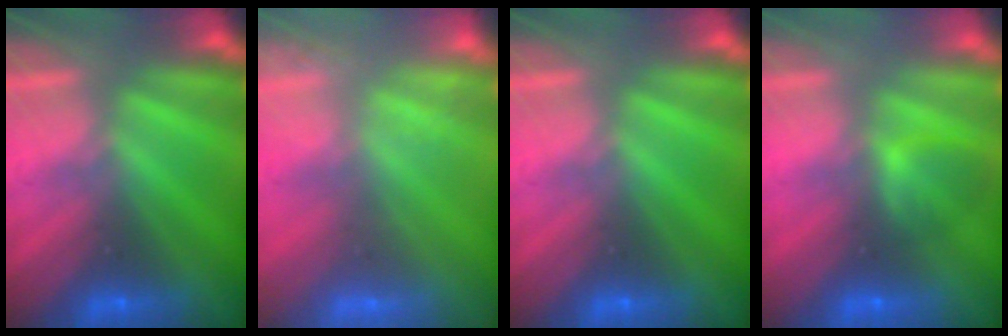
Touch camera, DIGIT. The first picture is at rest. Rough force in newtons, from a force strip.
{"total": 1.9}
{"total": 0.0}
{"total": 2.1}